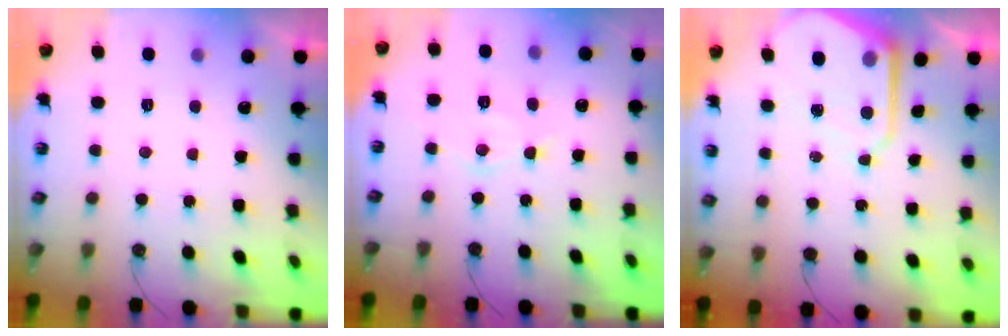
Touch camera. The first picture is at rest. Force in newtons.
{"total": 9.7, "press": 9.7, "slide": 0.7}
{"total": 9.2, "press": 9.1, "slide": 0.8}